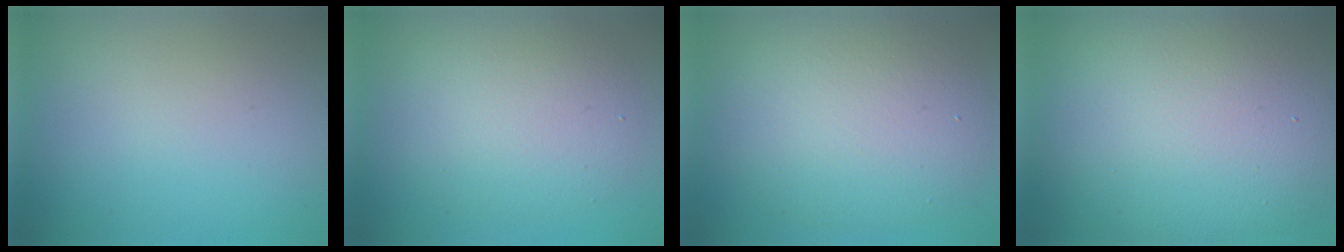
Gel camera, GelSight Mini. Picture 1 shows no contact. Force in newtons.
{"total": 5.7, "press": 5.7, "slide": 0.4}
{"total": 8.4, "press": 8.4, "slide": 0.5}
{"total": 15.6, "press": 15.6, "slide": 0.9}